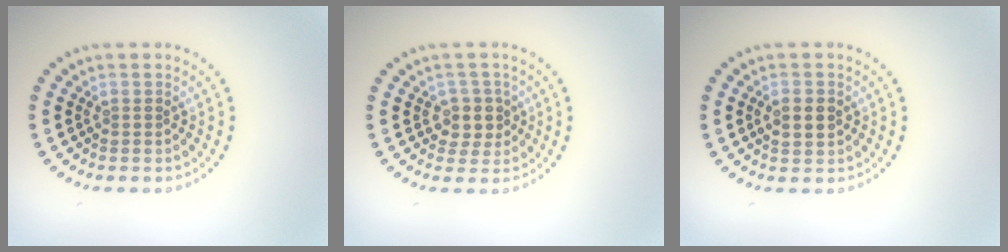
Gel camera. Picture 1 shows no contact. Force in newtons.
{"total": 2.5, "press": 2.1, "slide": 1.2}
{"total": 2.3, "press": 2.3, "slide": 0.2}